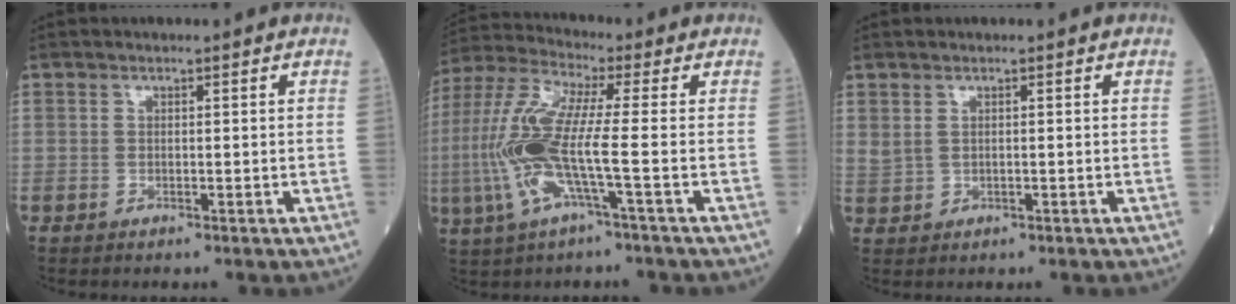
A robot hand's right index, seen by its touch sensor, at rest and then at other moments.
{"total": 12.3, "force": [-2.2, 0.7, 12.0], "torque": [-0.276, 0.002, -0.052]}
{"total": 1.6, "force": [0.9, 1.0, 0.8], "torque": [-0.024, 0.000, 0.029]}